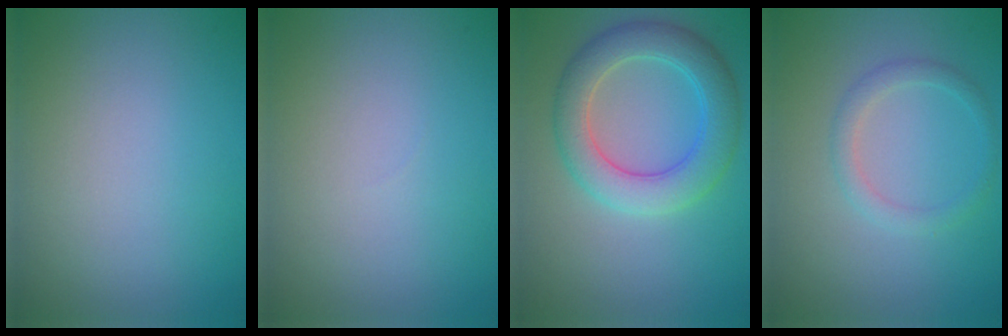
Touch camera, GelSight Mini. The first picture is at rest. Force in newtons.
{"total": 0.0}
{"total": 5.3, "press": 5.3, "slide": 0.1}
{"total": 1.7, "press": 1.7, "slide": 0.0}